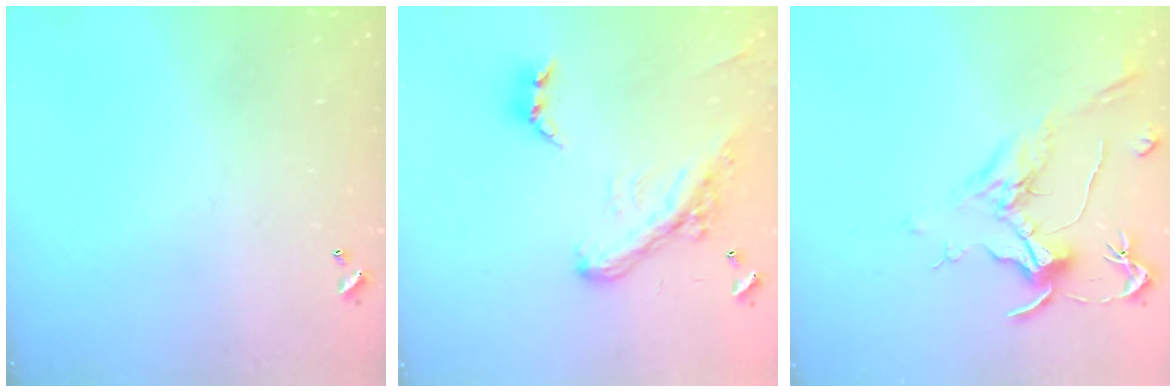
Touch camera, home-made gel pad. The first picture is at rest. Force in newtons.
{"total": 5.9, "press": 5.8, "slide": 1.4}
{"total": 2.1, "press": 2.0, "slide": 0.8}